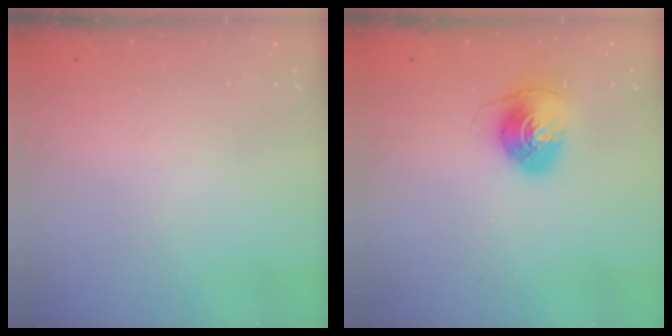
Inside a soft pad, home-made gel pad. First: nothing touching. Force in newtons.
{"total": 8.8, "press": 8.8, "slide": 0.1}